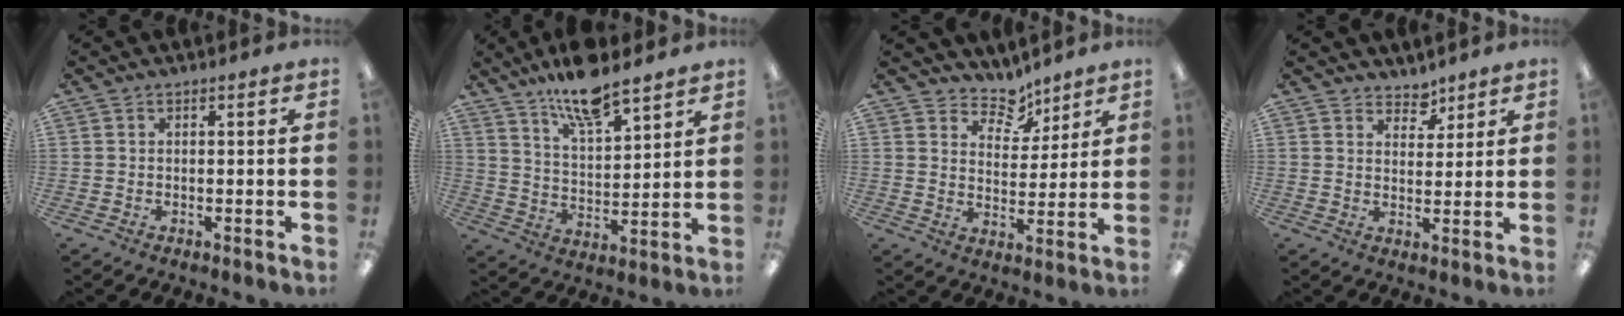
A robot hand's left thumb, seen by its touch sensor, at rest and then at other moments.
{"total": 11.4, "force": [9.5, 3.1, 5.5], "torque": [-0.092, -0.055, 0.168]}
{"total": 7.5, "force": [6.3, 3.8, 1.4], "torque": [-0.016, -0.051, 0.112]}
{"total": 4.5, "force": [3.9, 2.3, 0.7], "torque": [-0.001, -0.026, 0.068]}